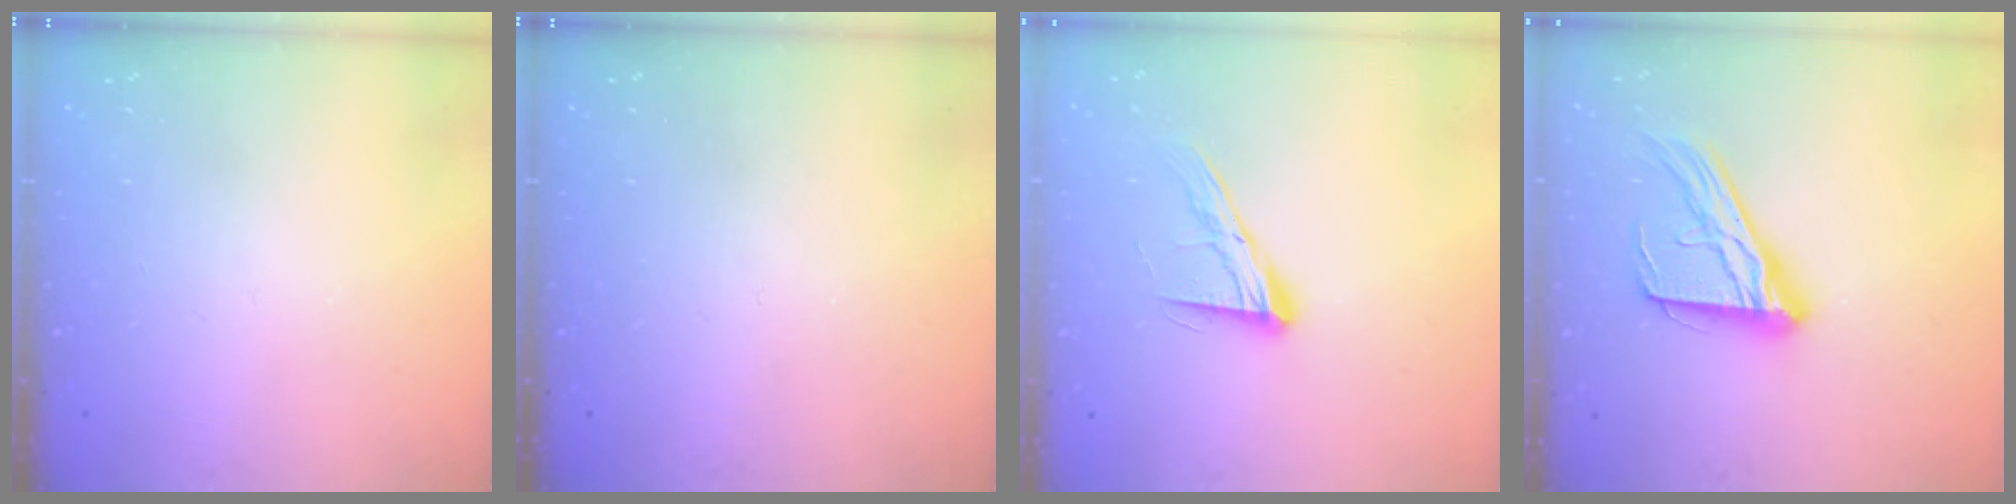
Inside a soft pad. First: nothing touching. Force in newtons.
{"total": 0.0}
{"total": 12.4, "press": 12.3, "slide": 1.4}
{"total": 16.5, "press": 16.4, "slide": 1.5}